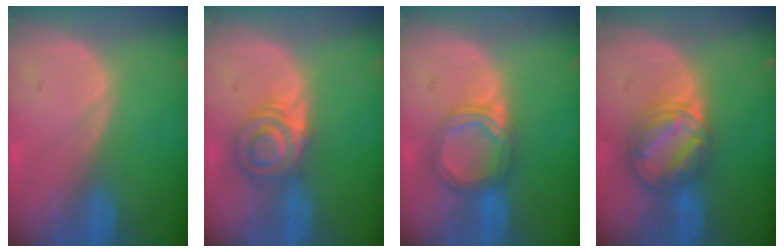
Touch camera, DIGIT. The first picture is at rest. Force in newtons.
{"total": 5.8, "press": 5.7, "slide": 1.1}
{"total": 5.3, "press": 5.2, "slide": 0.4}
{"total": 8.1, "press": 7.0, "slide": 4.1}